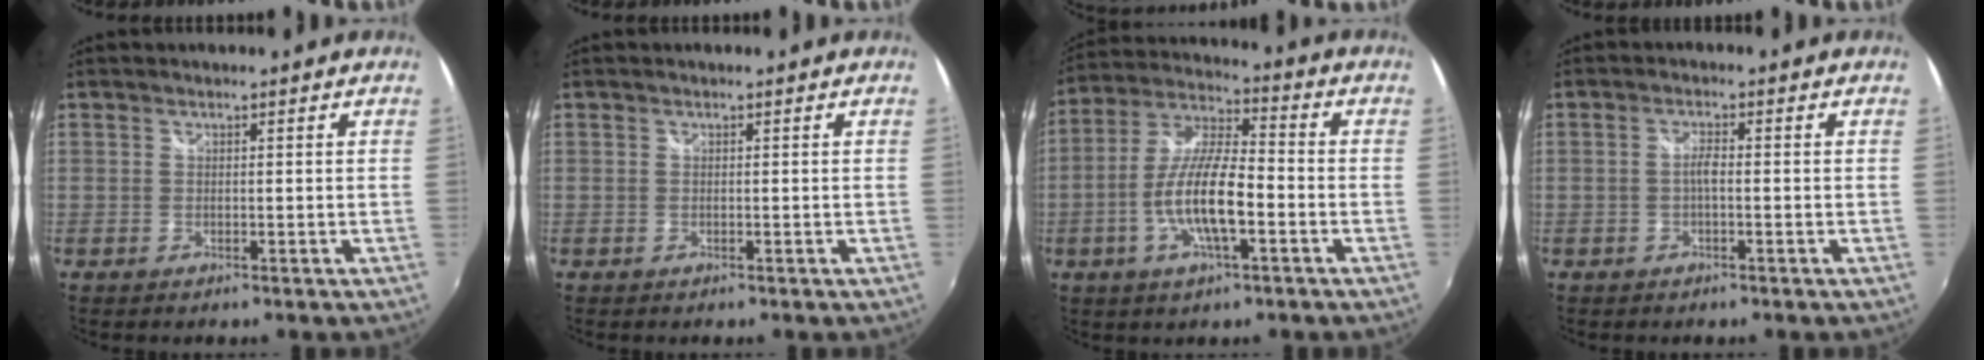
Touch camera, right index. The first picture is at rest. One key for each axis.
{"total": 0.0}
{"total": 12.6, "fx": -4.0, "fy": 3.3, "fz": 11.5, "tx": -0.238, "ty": -0.001, "tz": -0.075}
{"total": 1.8, "fx": -0.5, "fy": 0.3, "fz": 1.7, "tx": -0.034, "ty": 0.005, "tz": -0.011}